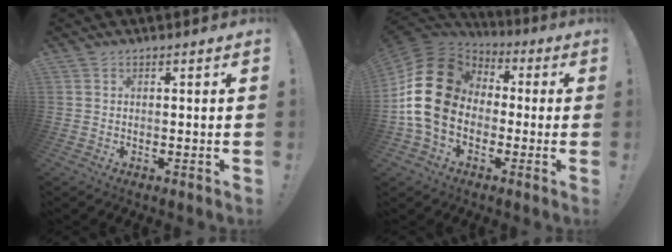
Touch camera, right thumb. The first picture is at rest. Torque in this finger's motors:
{"motor_torque": [2.32, 2.68, 2.07, -0.70, 0.46]}